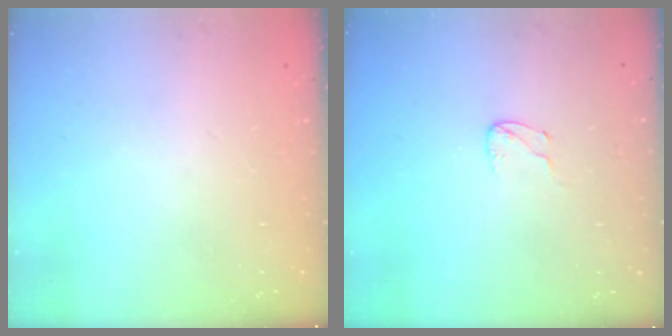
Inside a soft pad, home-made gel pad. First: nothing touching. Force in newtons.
{"total": 4.1, "press": 4.1, "slide": 0.4}